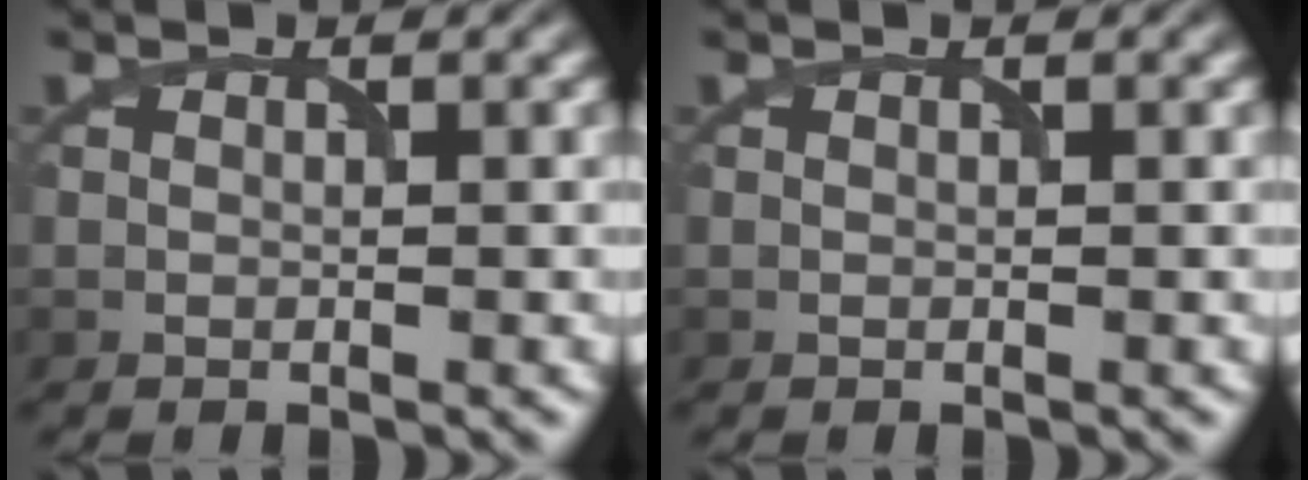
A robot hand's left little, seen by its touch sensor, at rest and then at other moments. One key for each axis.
{"total": 0.0}